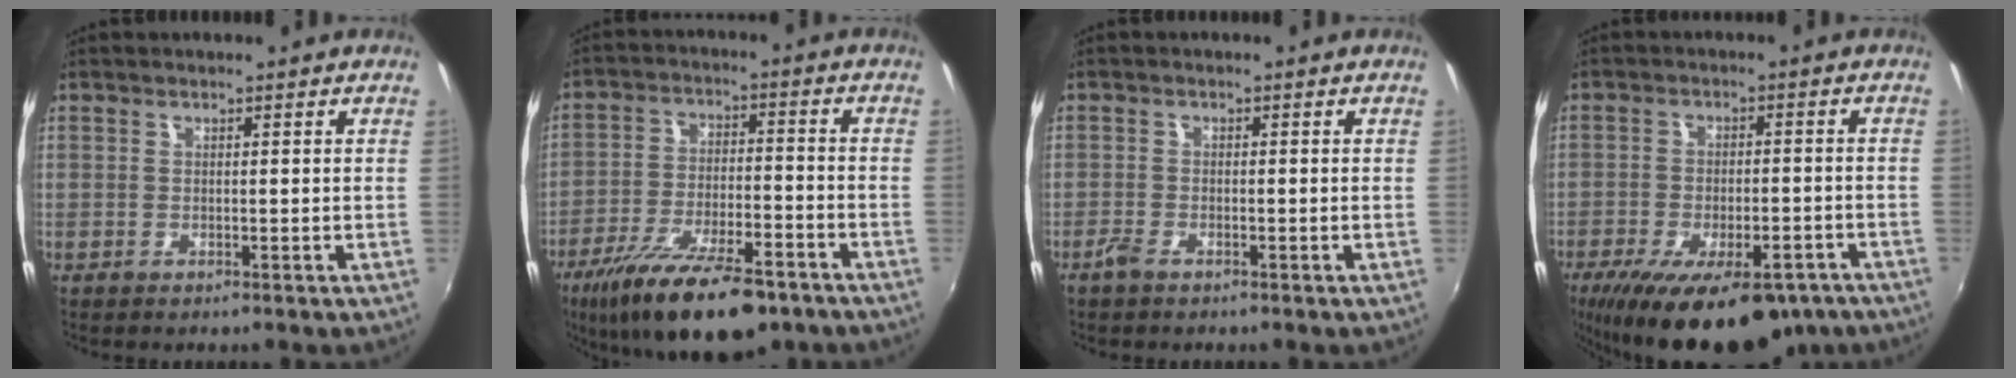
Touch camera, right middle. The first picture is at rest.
{"total": 18.1, "force": [-12.7, 6.2, 11.3], "torque": [-0.218, -0.034, -0.204]}
{"total": 2.1, "force": [-1.7, 0.6, 1.0], "torque": [-0.030, -0.004, -0.036]}
{"total": 21.9, "force": [-15.2, 8.8, 13.1], "torque": [-0.241, -0.036, -0.209]}